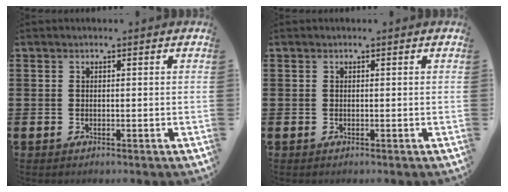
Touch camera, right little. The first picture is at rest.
{"total": 0.0}